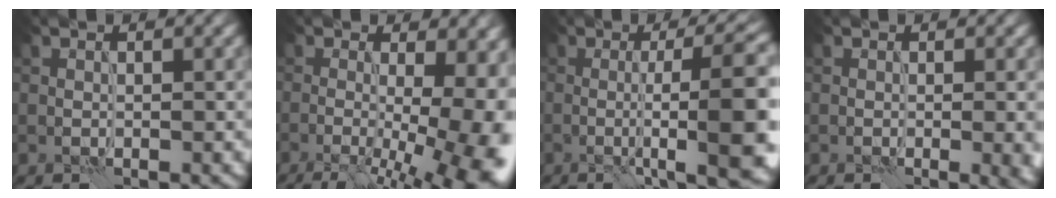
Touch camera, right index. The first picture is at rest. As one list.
[{"total": 17.2, "force": [-2.2, 7.7, 15.3], "torque": [-0.140, -0.009, -0.008]}, {"total": 13.0, "force": [-1.9, 3.3, 12.4], "torque": [-0.126, 0.015, -0.019]}, {"total": 3.6, "force": [-0.4, 1.5, 3.2], "torque": [-0.011, 0.000, 0.001]}]